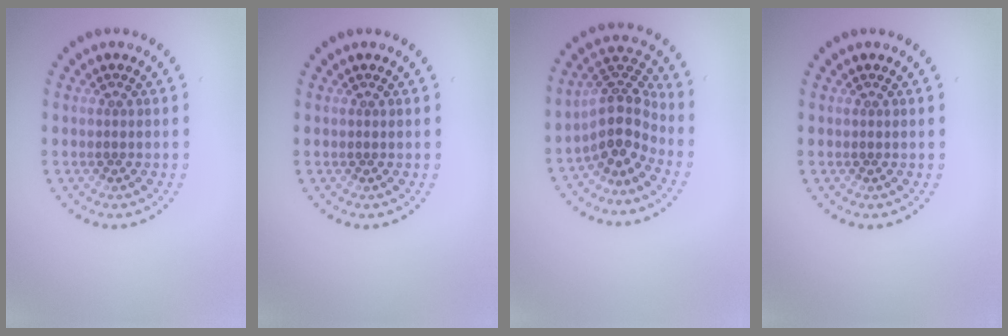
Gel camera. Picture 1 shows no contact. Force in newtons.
{"total": 0.0}
{"total": 4.3, "press": 3.2, "slide": 2.9}
{"total": 0.0}